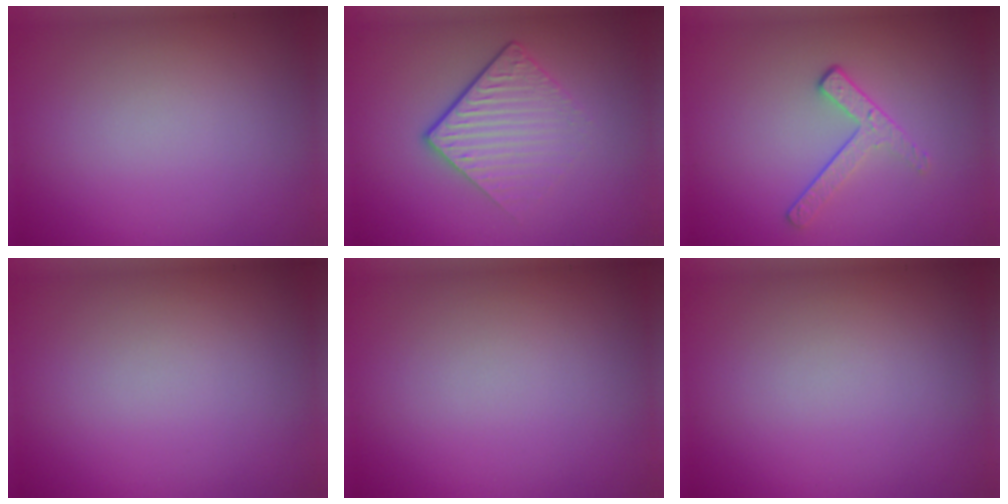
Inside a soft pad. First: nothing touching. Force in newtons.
{"total": 4.4, "press": 2.7, "slide": 3.5}
{"total": 2.0, "press": 1.4, "slide": 1.5}
{"total": 0.0}
{"total": 0.0}
{"total": 0.0}